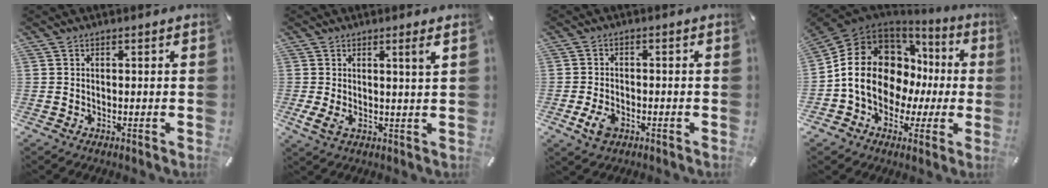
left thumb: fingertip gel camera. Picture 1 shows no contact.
{"total": 5.5, "force": [1.3, 0.9, 5.2], "torque": [-0.095, -0.010, 0.020]}
{"total": 4.6, "force": [-2.0, 3.0, 2.9], "torque": [-0.073, 0.001, -0.041]}
{"total": 17.6, "force": [0.2, 14.3, 10.2], "torque": [-0.203, -0.001, 0.008]}